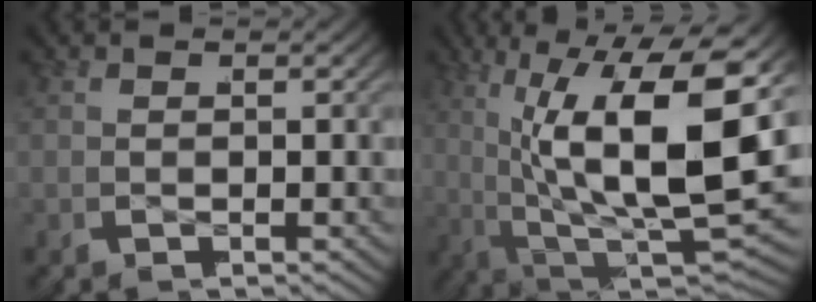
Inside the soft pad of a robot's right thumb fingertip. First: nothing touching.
{"total": 17.3, "force": [-0.7, 8.9, 14.8], "torque": [-0.266, -0.042, 0.010]}